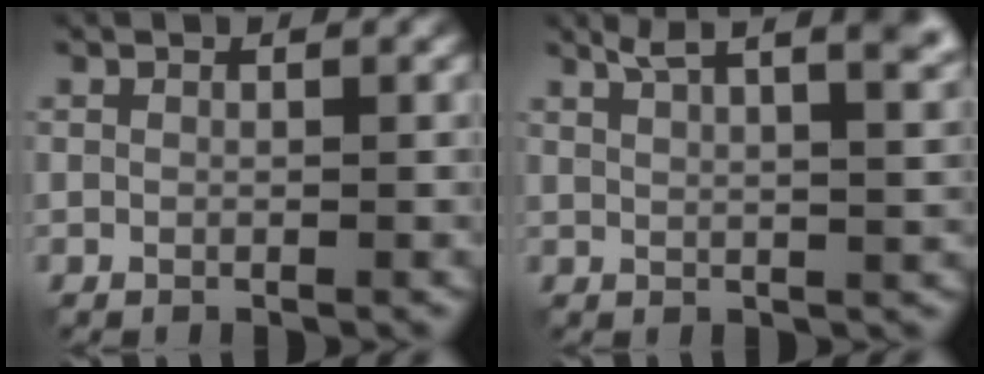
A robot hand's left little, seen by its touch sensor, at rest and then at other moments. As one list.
[{"total": 9.3, "force": [5.7, 3.3, 6.6], "torque": [-0.062, 0.052, 0.053]}]